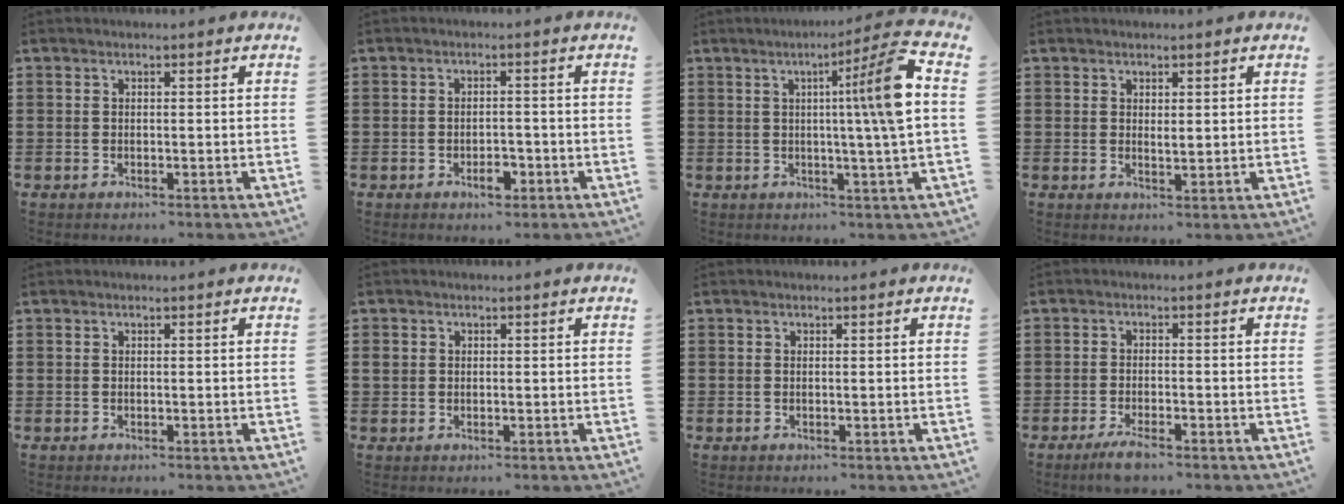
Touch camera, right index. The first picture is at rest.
{"total": 3.0, "force": [-1.5, 1.3, 2.2], "torque": [-0.039, 0.002, -0.027]}
{"total": 11.5, "force": [1.7, -0.7, 11.3], "torque": [-0.175, -0.013, 0.013]}
{"total": 1.1, "force": [0.7, 0.3, 0.9], "torque": [-0.017, 0.004, 0.011]}
{"total": 0.0}
{"total": 1.2, "force": [0.1, 1.1, 0.5], "torque": [-0.013, 0.006, 0.002]}
{"total": 0.0}
{"total": 3.0, "force": [-2.2, 0.3, 1.9], "torque": [-0.038, -0.003, -0.041]}